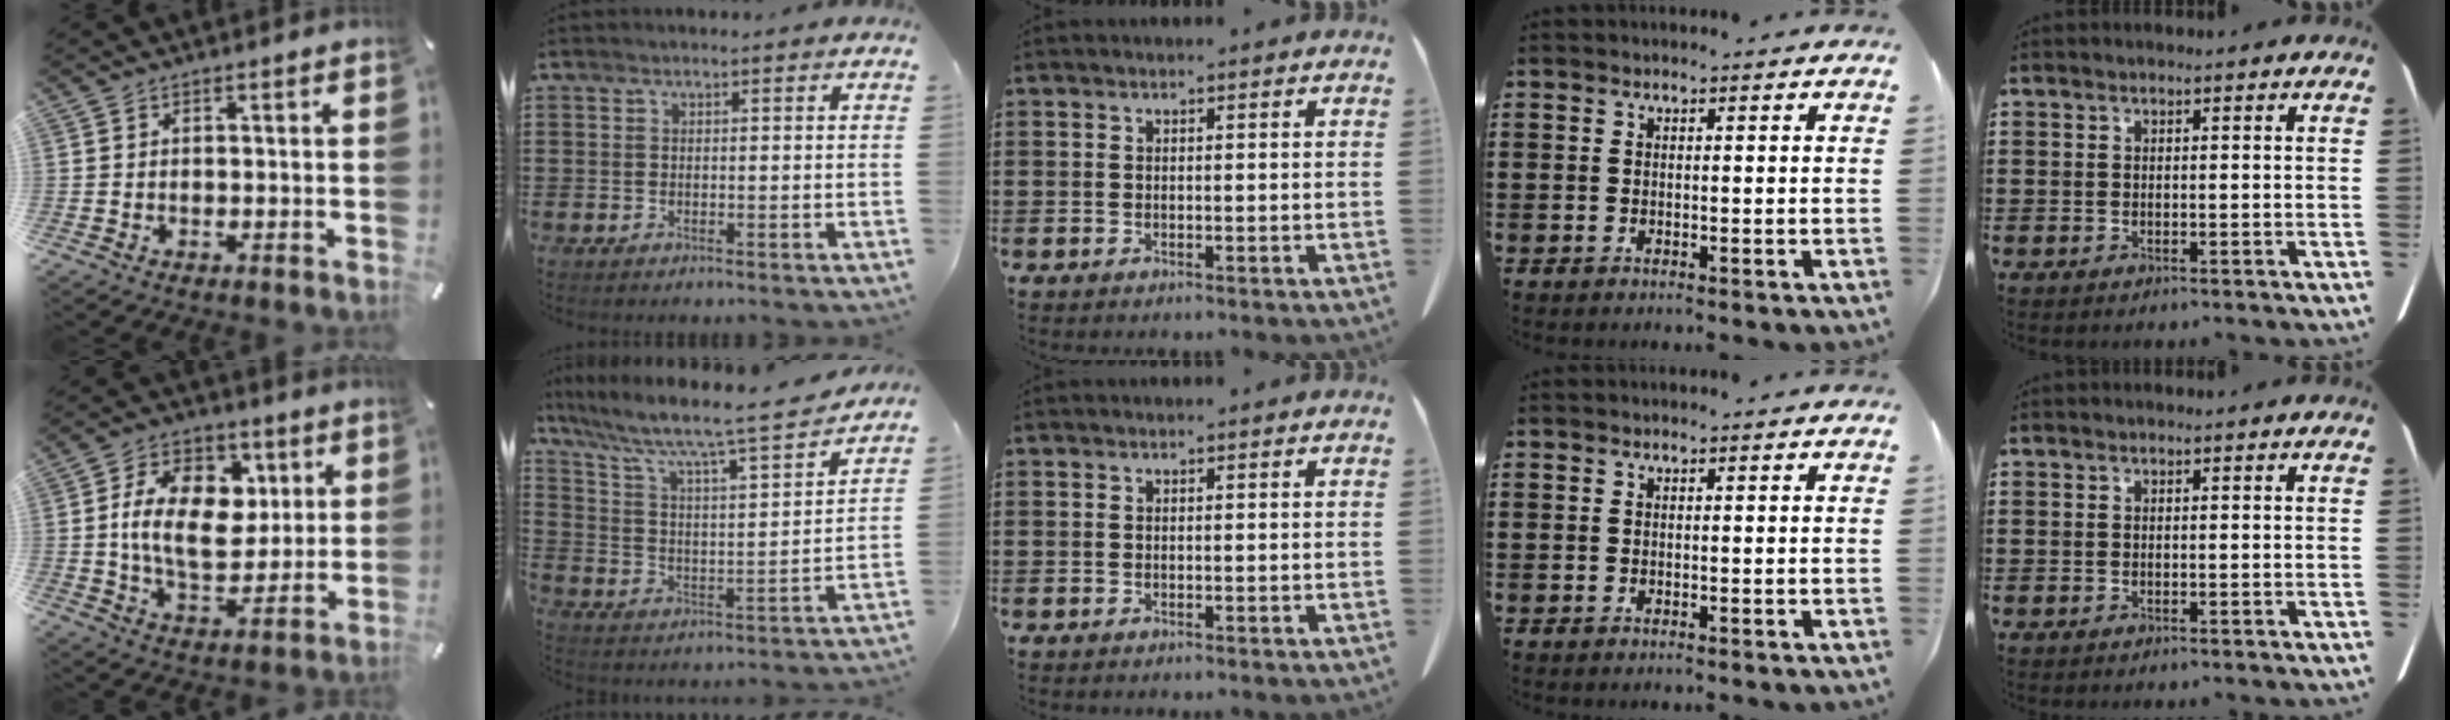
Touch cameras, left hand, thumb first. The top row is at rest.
{"thumb": {"total": 16.4, "force": [2.7, 10.9, 12.0], "torque": [-0.205, 0.011, 0.045]}, "index": {"total": 7.1, "force": [5.9, 0.6, 3.9], "torque": [-0.104, -0.050, 0.091]}}